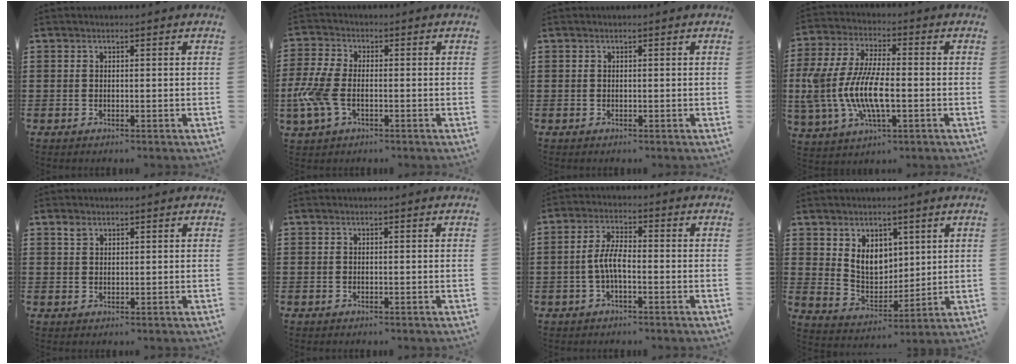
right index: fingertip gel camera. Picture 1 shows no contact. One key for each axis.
{"total": 6.7, "fx": -1.7, "fy": 3.3, "fz": 5.6, "tx": -0.145, "ty": -0.012, "tz": -0.039}
{"total": 0.0}
{"total": 11.2, "fx": -2.0, "fy": 4.7, "fz": 10.0, "tx": -0.242, "ty": -0.018, "tz": -0.043}
{"total": 1.4, "fx": 1.1, "fy": 0.8, "fz": 0.5, "tx": -0.012, "ty": 0.002, "tz": 0.020}
{"total": 0.0}
{"total": 4.8, "fx": -1.2, "fy": 1.6, "fz": 4.4, "tx": -0.107, "ty": -0.004, "tz": -0.030}
{"total": 6.4, "fx": 2.8, "fy": 4.8, "fz": 3.2, "tx": -0.065, "ty": 0.002, "tz": 0.051}